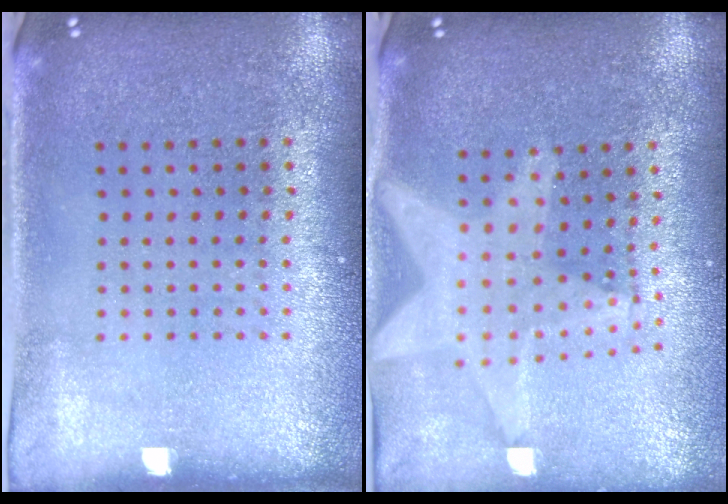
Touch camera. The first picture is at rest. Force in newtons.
{"total": 2.2, "press": 1.8, "slide": 1.2}